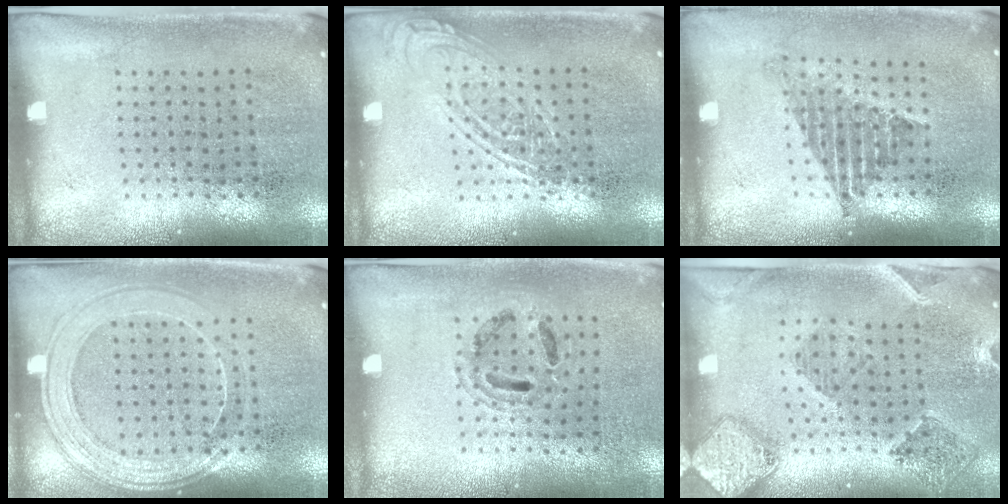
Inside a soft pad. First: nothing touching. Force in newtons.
{"total": 2.2, "press": 2.2, "slide": 0.2}
{"total": 1.3, "press": 1.0, "slide": 0.9}
{"total": 1.6, "press": 1.5, "slide": 0.6}
{"total": 0.9, "press": 0.9, "slide": 0.1}
{"total": 1.6, "press": 1.6, "slide": 0.3}